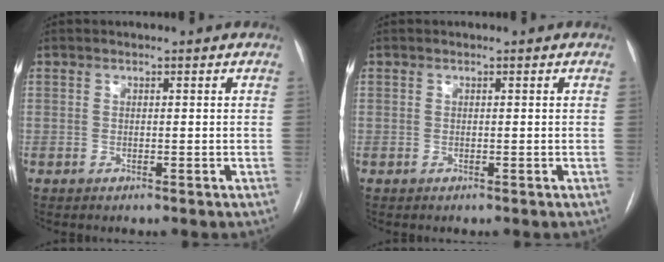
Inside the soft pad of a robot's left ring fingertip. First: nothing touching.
{"total": 0.0}